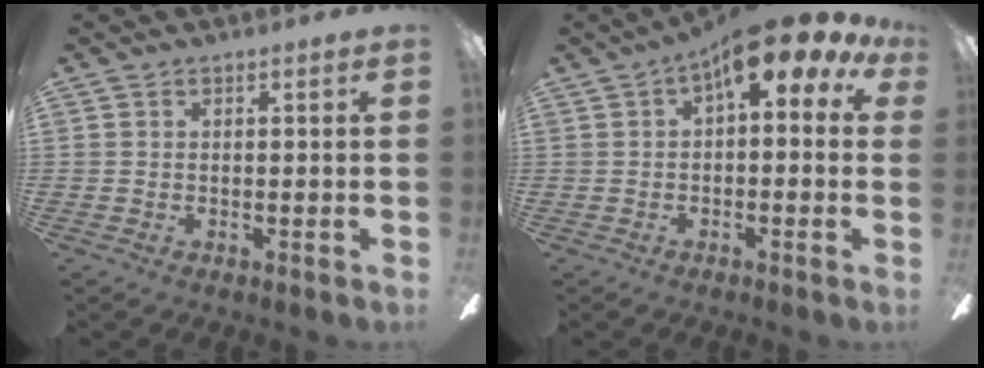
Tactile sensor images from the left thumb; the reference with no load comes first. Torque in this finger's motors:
{"motor_torque": [0.26, 0.65, 2.07, -0.70, 0.22]}